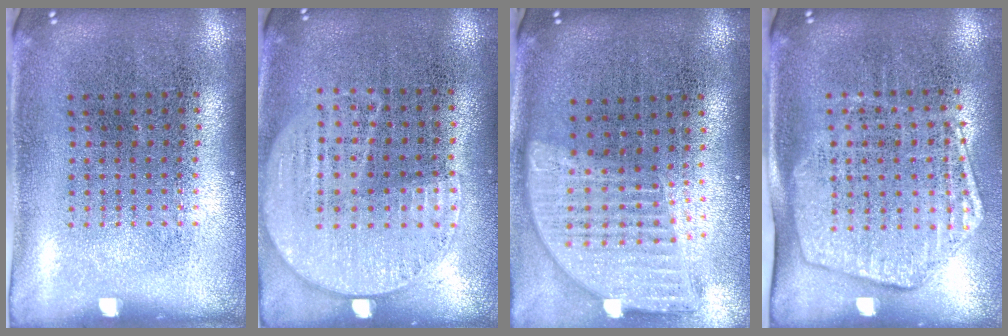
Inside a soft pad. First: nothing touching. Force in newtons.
{"total": 1.2, "press": 1.0, "slide": 0.6}
{"total": 2.0, "press": 1.6, "slide": 1.2}
{"total": 1.9, "press": 1.6, "slide": 1.1}